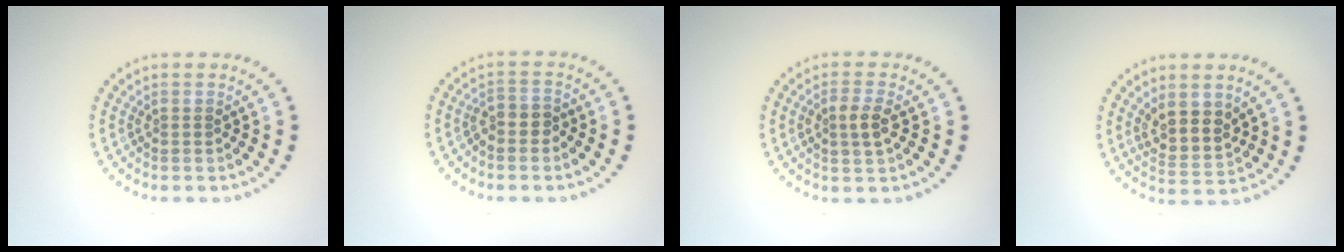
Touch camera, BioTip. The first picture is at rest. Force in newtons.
{"total": 1.9, "press": 1.6, "slide": 0.9}
{"total": 2.1, "press": 2.1, "slide": 0.4}
{"total": 3.3, "press": 3.0, "slide": 1.5}